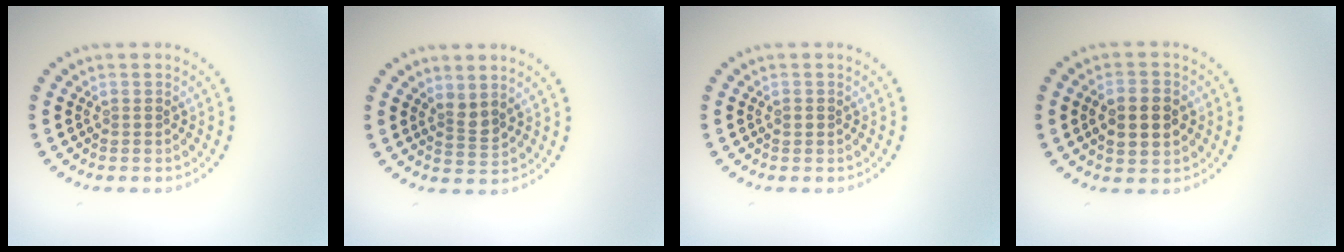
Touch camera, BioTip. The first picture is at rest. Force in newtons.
{"total": 1.7, "press": 1.3, "slide": 1.1}
{"total": 0.7, "press": 0.7, "slide": 0.1}
{"total": 5.0, "press": 5.0, "slide": 0.2}